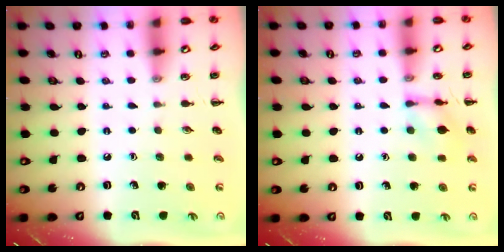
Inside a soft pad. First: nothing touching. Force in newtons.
{"total": 8.7, "press": 8.7, "slide": 0.5}